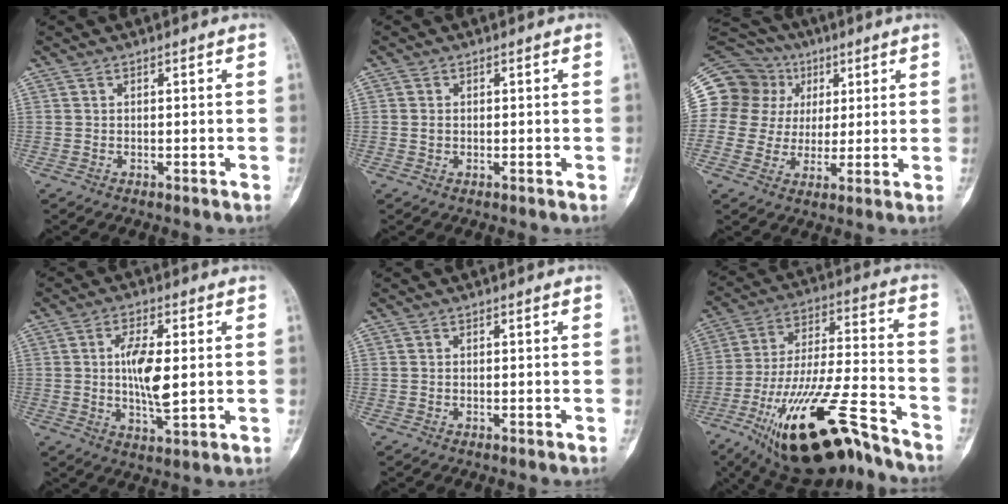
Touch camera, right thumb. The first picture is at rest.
{"total": 1.1, "force": [0.0, 1.0, 0.6], "torque": [-0.011, 0.001, 0.001]}
{"total": 18.4, "force": [5.2, 16.8, 5.3], "torque": [-0.096, 0.046, 0.104]}
{"total": 9.1, "force": [0.7, 3.4, 8.5], "torque": [-0.152, -0.011, 0.012]}
{"total": 0.0}
{"total": 24.3, "force": [-15.7, 6.9, 17.3], "torque": [-0.314, 0.065, -0.261]}